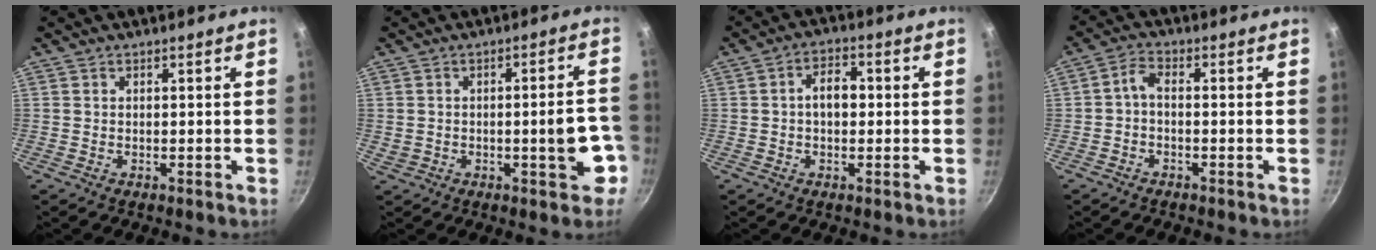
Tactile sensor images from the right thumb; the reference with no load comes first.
{"total": 8.3, "force": [-2.0, 3.5, 7.3], "torque": [-0.069, 0.030, -0.018]}
{"total": 5.0, "force": [0.2, 3.3, 3.8], "torque": [-0.041, 0.018, -0.005]}
{"total": 3.0, "force": [-1.2, 1.5, 2.3], "torque": [-0.055, 0.020, -0.030]}